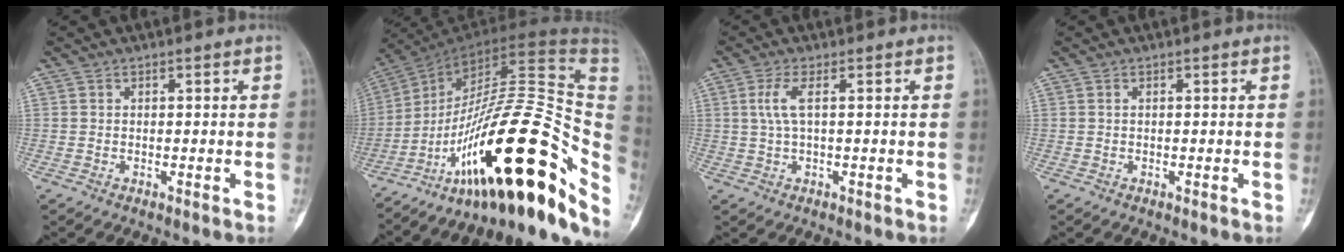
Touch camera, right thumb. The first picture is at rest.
{"total": 36.9, "force": [-13.6, 13.4, 31.6], "torque": [-0.388, 0.089, -0.209]}
{"total": 3.4, "force": [0.7, 0.7, 3.3], "torque": [-0.094, 0.008, 0.016]}
{"total": 0.0}